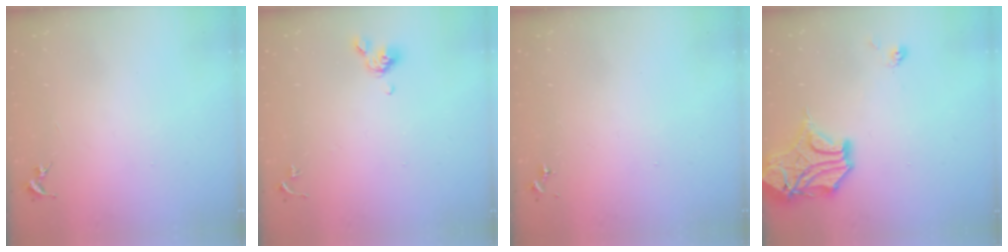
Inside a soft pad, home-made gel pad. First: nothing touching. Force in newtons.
{"total": 5.2, "press": 5.1, "slide": 1.1}
{"total": 0.0}
{"total": 15.2, "press": 15.1, "slide": 2.2}